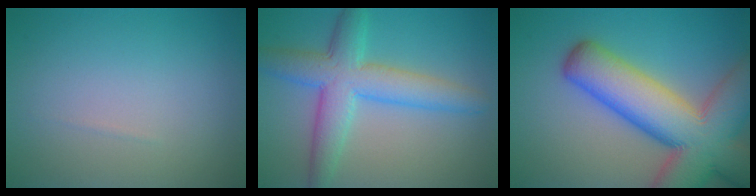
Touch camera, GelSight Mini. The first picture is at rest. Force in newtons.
{"total": 6.5, "press": 6.5, "slide": 0.1}
{"total": 14.0, "press": 14.0, "slide": 0.9}